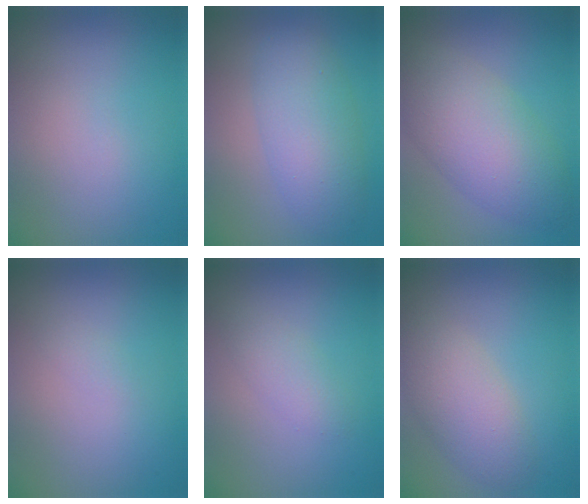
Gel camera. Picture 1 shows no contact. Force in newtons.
{"total": 5.1, "press": 5.1, "slide": 0.1}
{"total": 7.0, "press": 7.0, "slide": 0.5}
{"total": 0.6, "press": 0.6, "slide": 0.1}
{"total": 1.8, "press": 1.8, "slide": 0.1}
{"total": 4.0, "press": 4.0, "slide": 0.0}